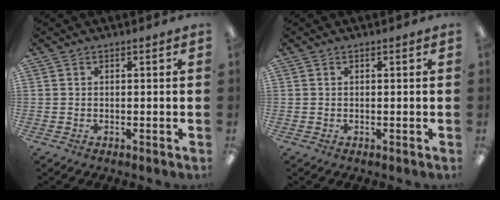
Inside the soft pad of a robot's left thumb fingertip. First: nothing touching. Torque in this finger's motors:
{"motor_torque": [-0.03, 0.05, -0.09, 0.00, 0.00]}